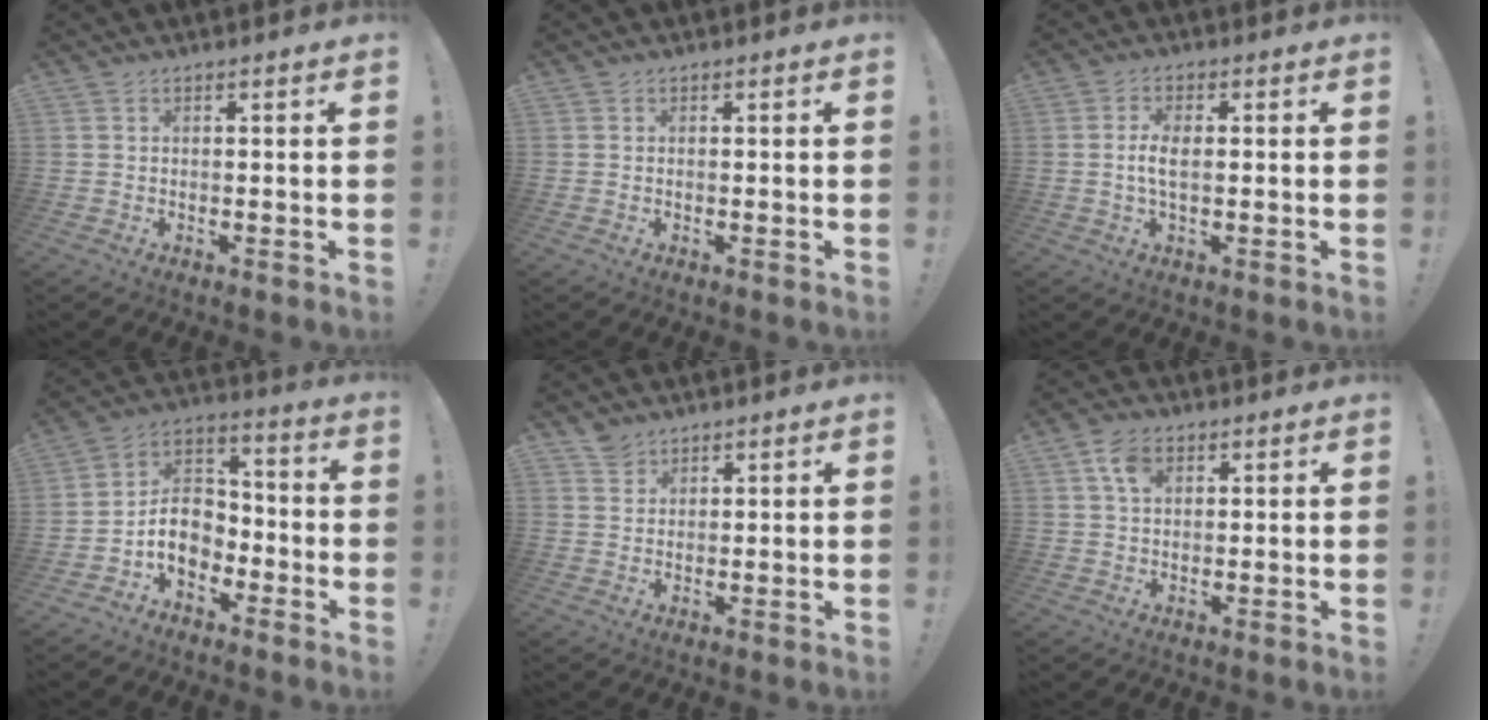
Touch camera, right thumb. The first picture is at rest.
{"total": 0.0}
{"total": 5.1, "force": [0.0, 2.4, 4.6], "torque": [-0.091, 0.003, -0.005]}
{"total": 11.4, "force": [-4.0, 8.9, 5.8], "torque": [-0.095, 0.028, -0.064]}
{"total": 3.6, "force": [3.0, 2.0, 0.5], "torque": [0.005, -0.017, 0.055]}
{"total": 5.8, "force": [2.3, 3.9, 3.6], "torque": [-0.052, 0.000, 0.042]}